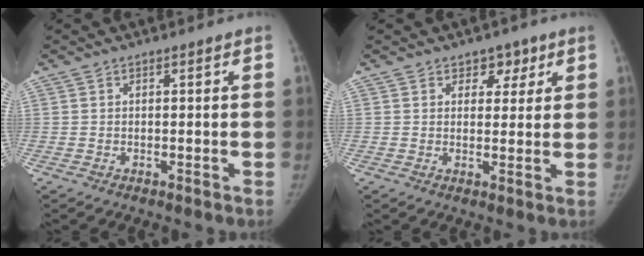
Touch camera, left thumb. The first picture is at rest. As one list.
[{"total": 3.9, "force": [2.2, 2.8, 1.4], "torque": [0.015, -0.009, 0.029]}]